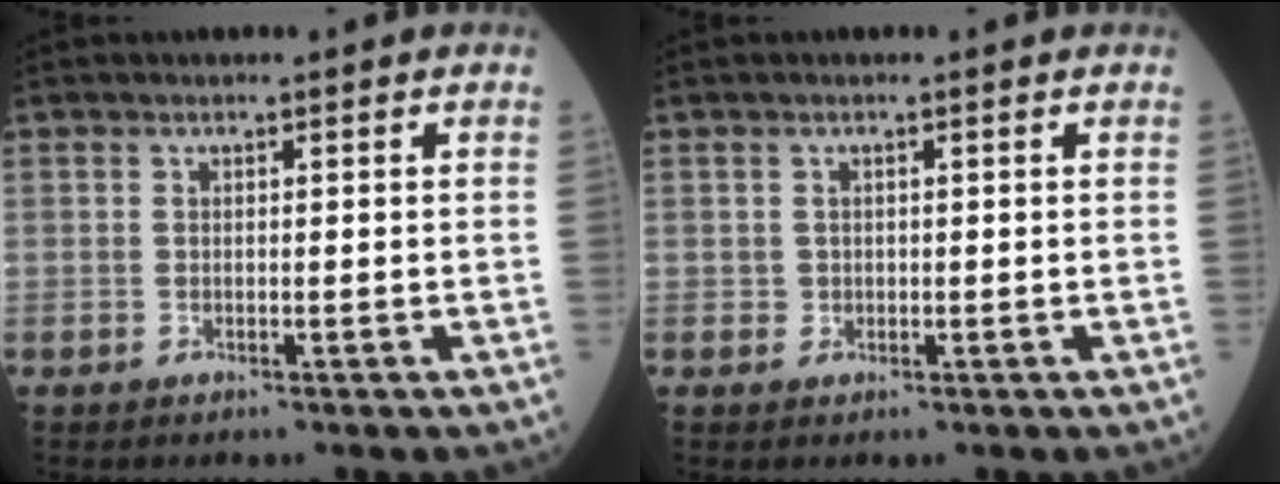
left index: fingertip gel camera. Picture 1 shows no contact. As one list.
[{"total": 0.7, "force": [0.1, 0.7, 0.2], "torque": [-0.002, 0.001, 0.002]}]